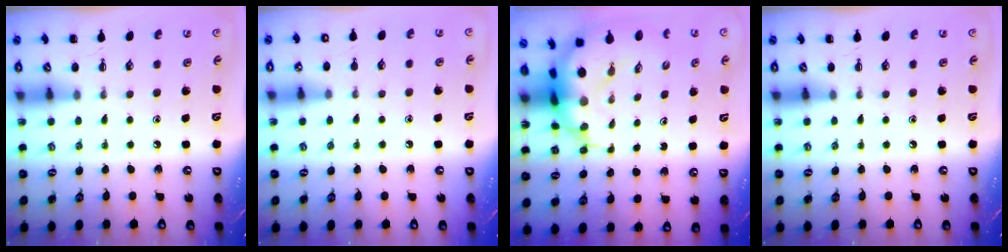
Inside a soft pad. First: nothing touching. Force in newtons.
{"total": 6.4, "press": 6.2, "slide": 1.7}
{"total": 8.6, "press": 8.3, "slide": 2.3}
{"total": 0.0}